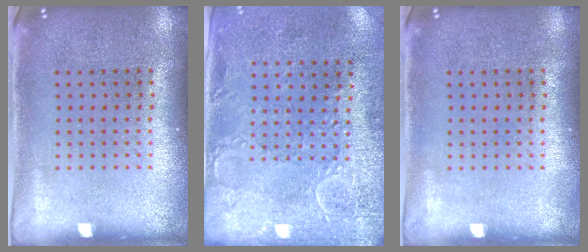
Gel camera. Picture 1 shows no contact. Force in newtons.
{"total": 2.9, "press": 2.3, "slide": 1.8}
{"total": 0.0}